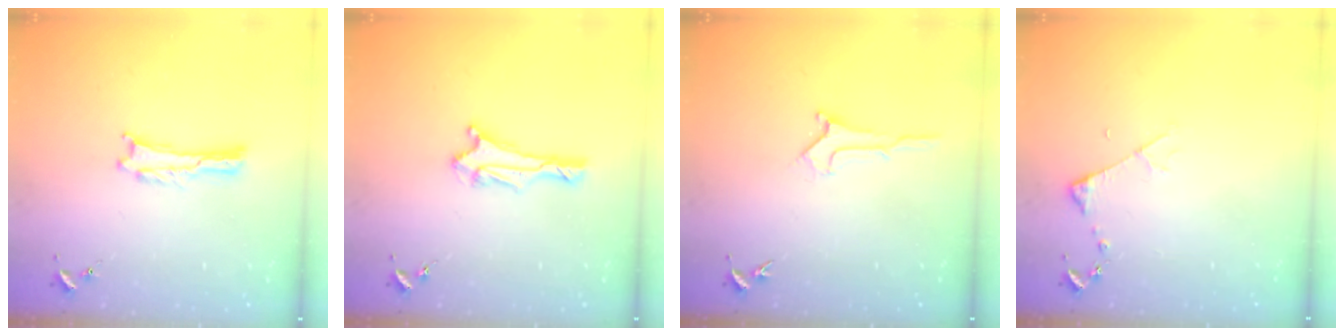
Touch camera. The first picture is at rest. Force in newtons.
{"total": 2.9, "press": 2.8, "slide": 0.7}
{"total": 1.0, "press": 1.0, "slide": 0.0}
{"total": 3.2, "press": 3.2, "slide": 0.4}